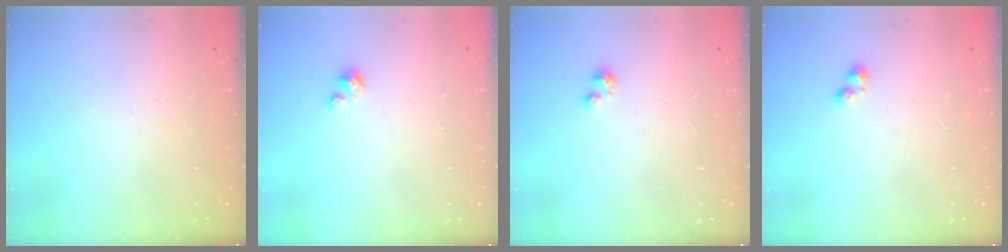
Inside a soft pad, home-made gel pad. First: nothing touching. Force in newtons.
{"total": 2.7, "press": 2.7, "slide": 0.1}
{"total": 2.3, "press": 2.3, "slide": 0.3}
{"total": 2.0, "press": 2.0, "slide": 0.2}